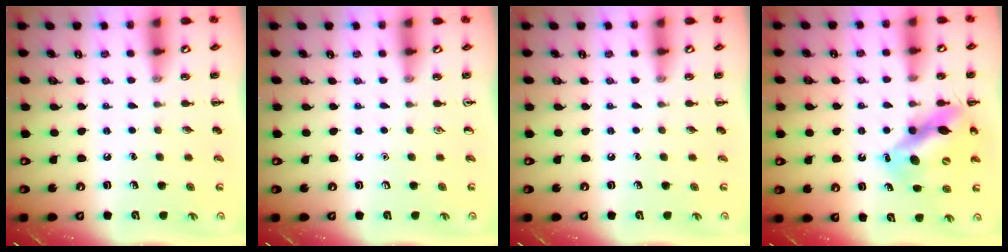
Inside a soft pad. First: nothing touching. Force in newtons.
{"total": 0.0}
{"total": 0.0}
{"total": 12.2, "press": 11.8, "slide": 3.3}